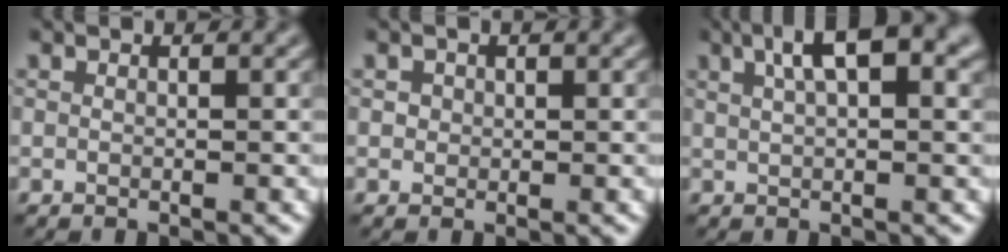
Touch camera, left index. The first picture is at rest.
{"total": 0.8, "force": [0.1, 0.8, 0.1], "torque": [-0.003, -0.002, 0.001]}
{"total": 6.1, "force": [2.8, 2.0, 5.0], "torque": [-0.081, 0.011, 0.043]}